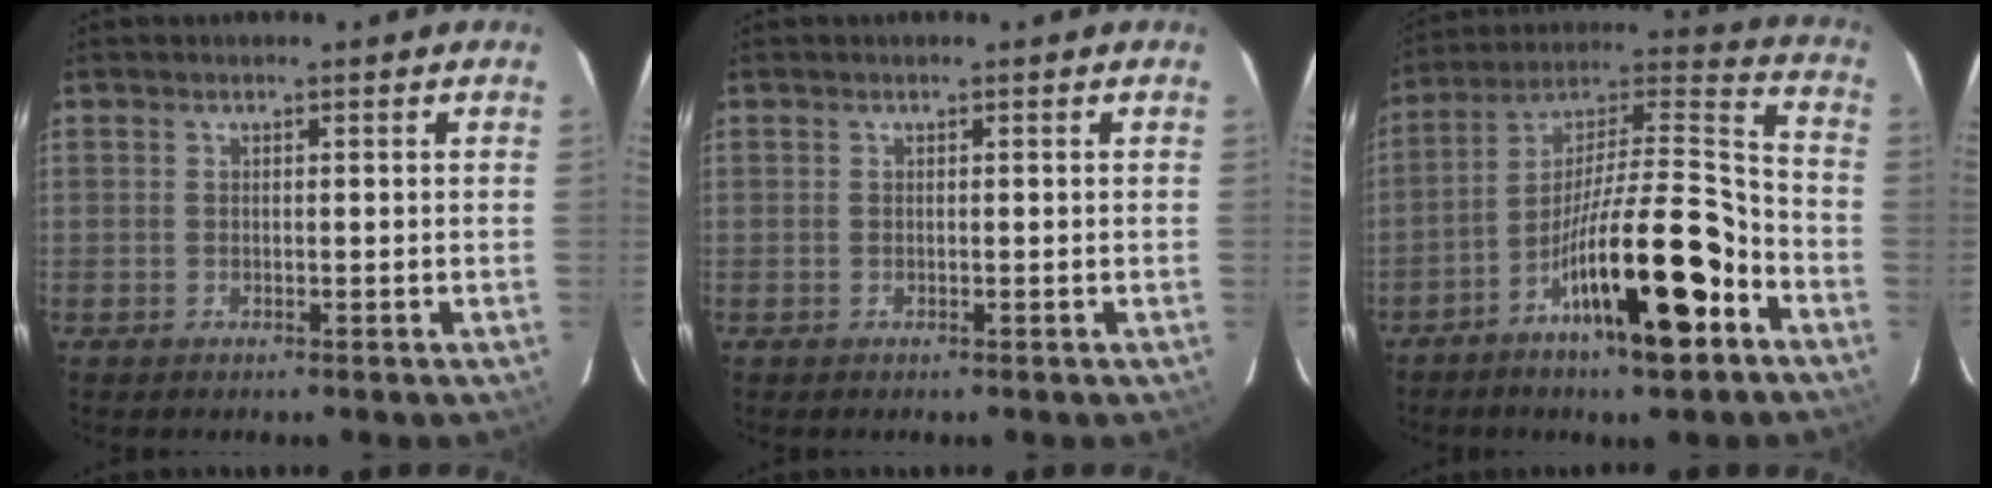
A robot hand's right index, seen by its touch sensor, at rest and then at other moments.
{"total": 0.0}
{"total": 19.1, "force": [-9.0, 2.8, 16.6], "torque": [-0.282, 0.006, -0.143]}